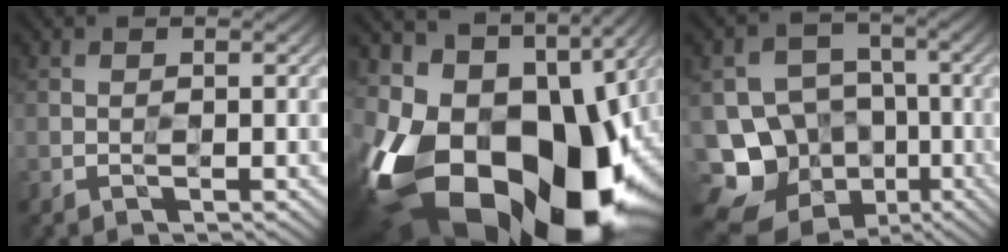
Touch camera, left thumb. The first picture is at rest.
{"total": 20.8, "force": [-6.9, 13.6, 14.1], "torque": [-0.296, -0.050, -0.093]}
{"total": 14.9, "force": [-6.9, 12.5, 4.2], "torque": [-0.127, -0.041, -0.107]}